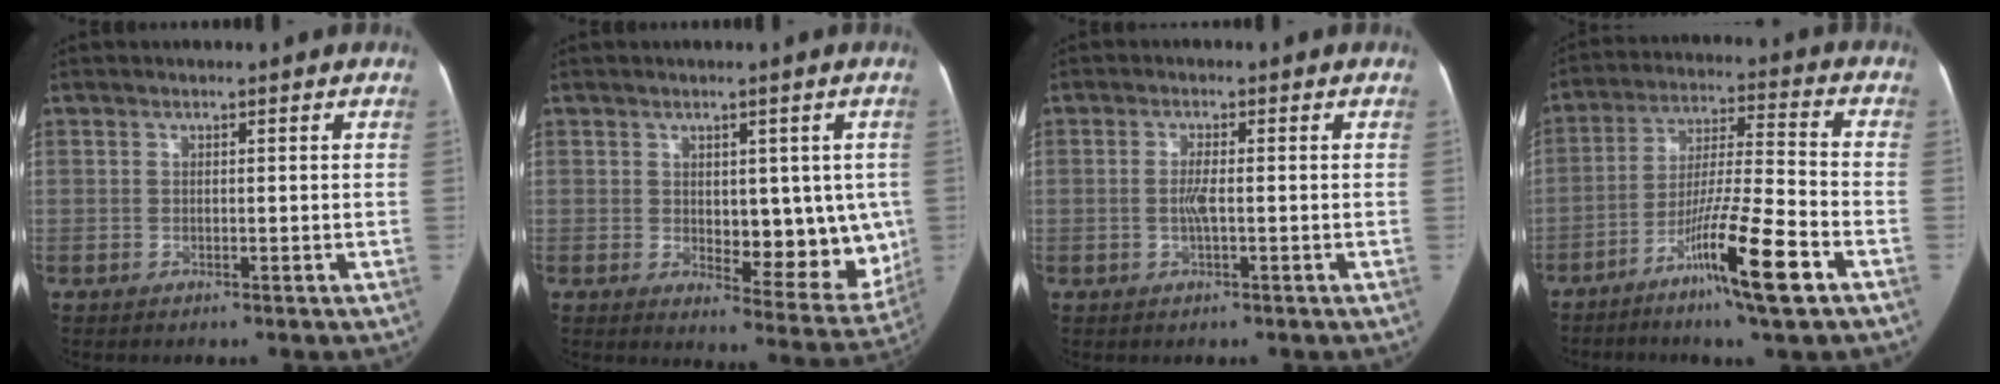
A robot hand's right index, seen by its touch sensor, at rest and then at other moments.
{"total": 10.9, "force": [0.3, 5.3, 9.5], "torque": [-0.099, -0.011, 0.017]}
{"total": 2.4, "force": [-0.3, 0.2, 2.4], "torque": [-0.052, -0.002, -0.008]}
{"total": 13.9, "force": [-7.3, 0.0, 11.9], "torque": [-0.215, -0.017, -0.127]}